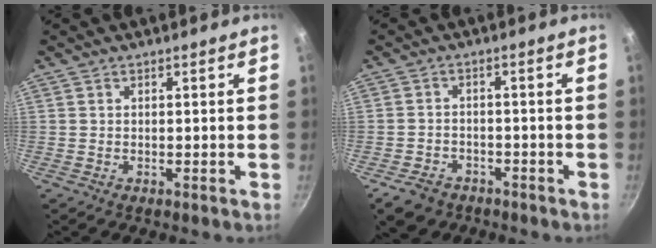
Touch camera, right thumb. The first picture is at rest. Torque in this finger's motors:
{"motor_torque": [0.96, 0.36, -0.24, -0.13, 0.02]}